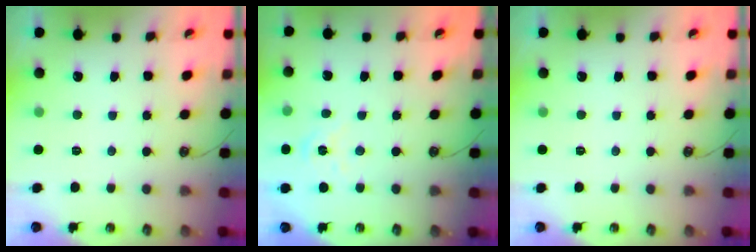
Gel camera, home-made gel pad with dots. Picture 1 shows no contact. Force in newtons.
{"total": 2.7, "press": 2.7, "slide": 0.3}
{"total": 0.0}